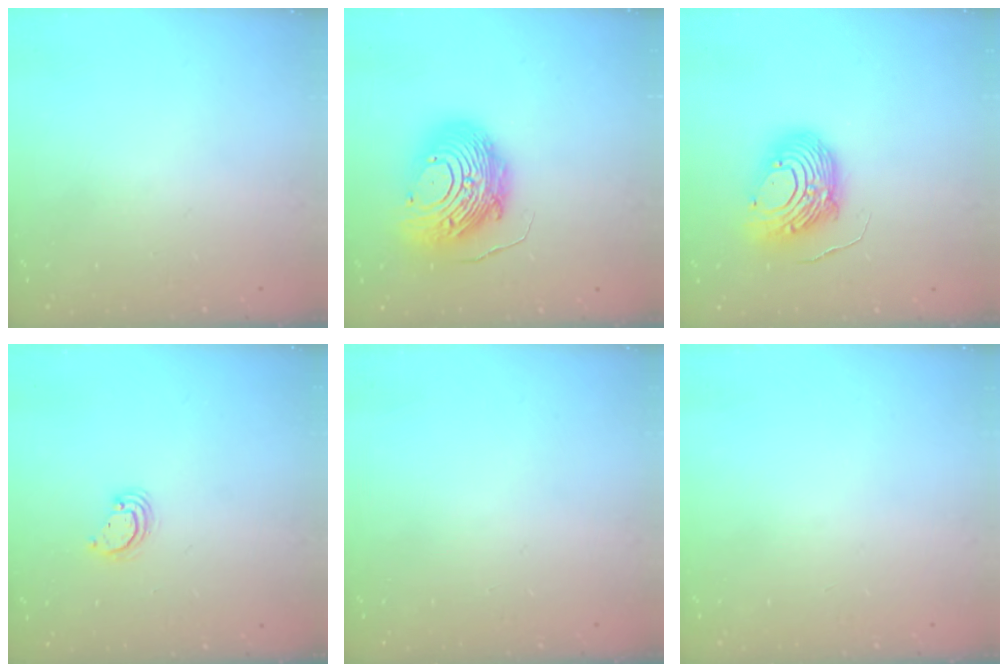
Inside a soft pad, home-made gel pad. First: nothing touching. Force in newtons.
{"total": 14.6, "press": 14.6, "slide": 1.3}
{"total": 12.2, "press": 12.1, "slide": 0.9}
{"total": 3.9, "press": 3.9, "slide": 0.4}
{"total": 0.0}
{"total": 0.0}